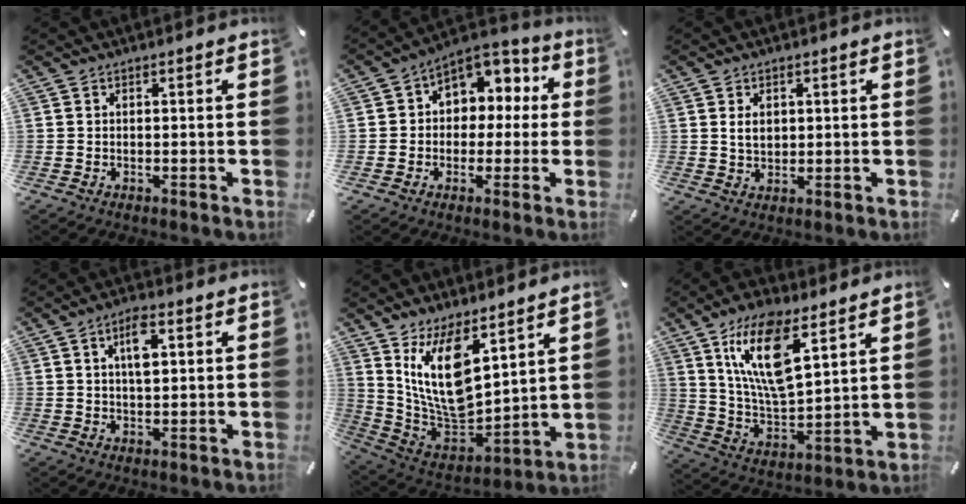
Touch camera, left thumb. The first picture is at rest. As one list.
[{"total": 8.0, "force": [1.5, 7.5, 2.1], "torque": [-0.037, -0.011, 0.031]}, {"total": 3.5, "force": [1.0, 2.6, 2.0], "torque": [-0.030, -0.001, 0.015]}, {"total": 6.0, "force": [2.0, 2.5, 5.1], "torque": [-0.091, 0.003, 0.030]}, {"total": 15.6, "force": [8.6, 7.8, 10.4], "torque": [-0.235, -0.069, 0.157]}, {"total": 16.0, "force": [9.6, 6.0, 11.3], "torque": [-0.246, -0.032, 0.164]}]